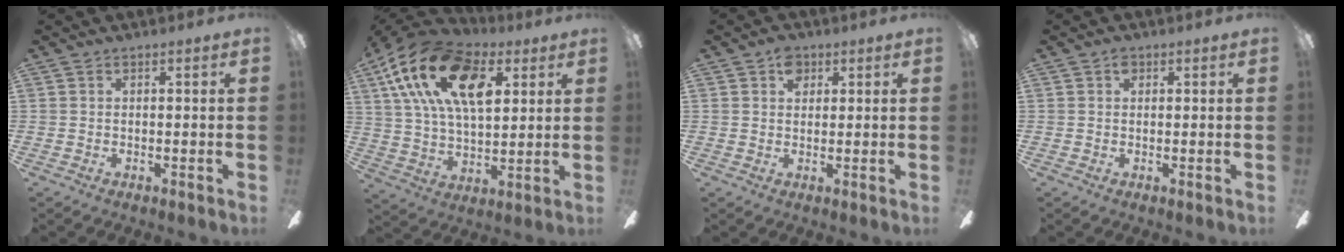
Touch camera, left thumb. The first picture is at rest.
{"total": 22.5, "force": [9.7, 12.4, 16.0], "torque": [-0.300, -0.017, 0.167]}
{"total": 4.3, "force": [2.1, 3.1, 2.2], "torque": [-0.023, 0.000, 0.034]}
{"total": 1.5, "force": [0.6, 1.0, 0.9], "torque": [-0.010, 0.001, 0.009]}